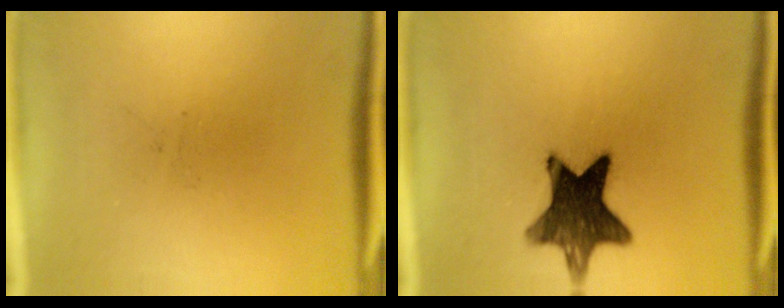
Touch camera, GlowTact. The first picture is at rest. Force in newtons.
{"total": 13.3}